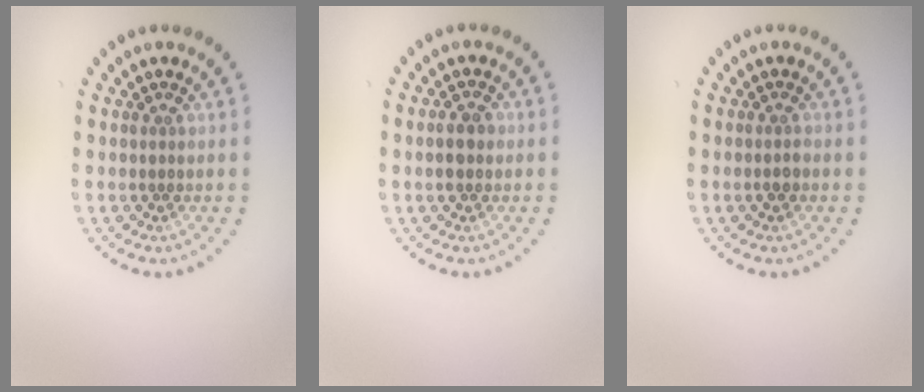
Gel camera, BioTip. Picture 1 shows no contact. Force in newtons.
{"total": 1.8, "press": 1.7, "slide": 0.2}
{"total": 1.0, "press": 0.9, "slide": 0.4}